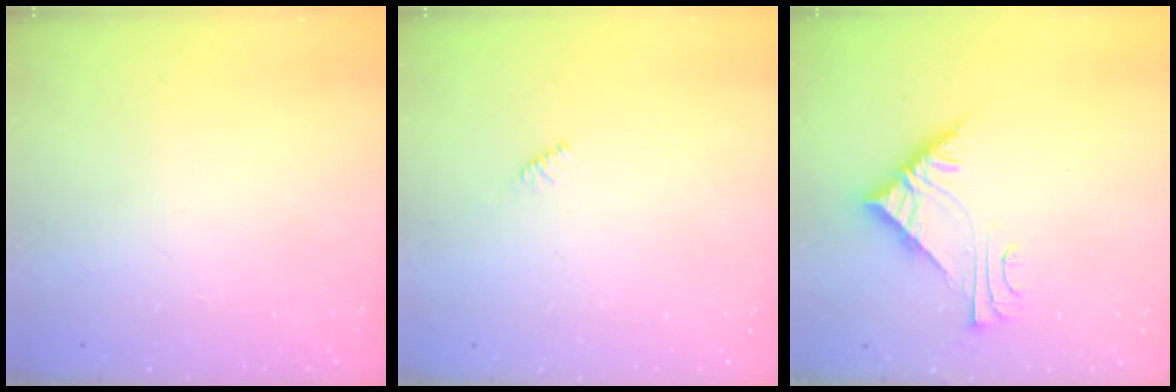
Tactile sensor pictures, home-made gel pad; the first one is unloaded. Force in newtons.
{"total": 1.6, "press": 1.5, "slide": 0.4}
{"total": 6.9, "press": 6.8, "slide": 0.5}